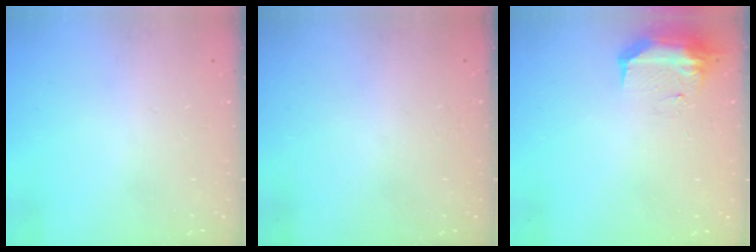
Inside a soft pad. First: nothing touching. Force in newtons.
{"total": 0.0}
{"total": 9.9, "press": 9.1, "slide": 3.9}